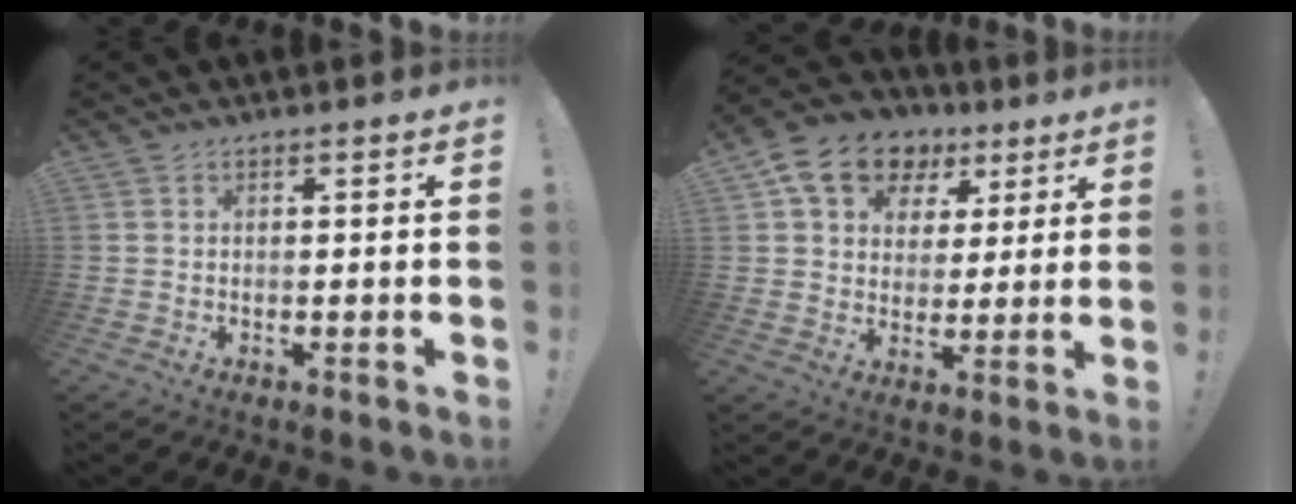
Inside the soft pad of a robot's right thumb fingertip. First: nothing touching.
{"total": 14.1, "force": [7.4, 10.5, 5.8], "torque": [-0.095, -0.031, 0.142]}